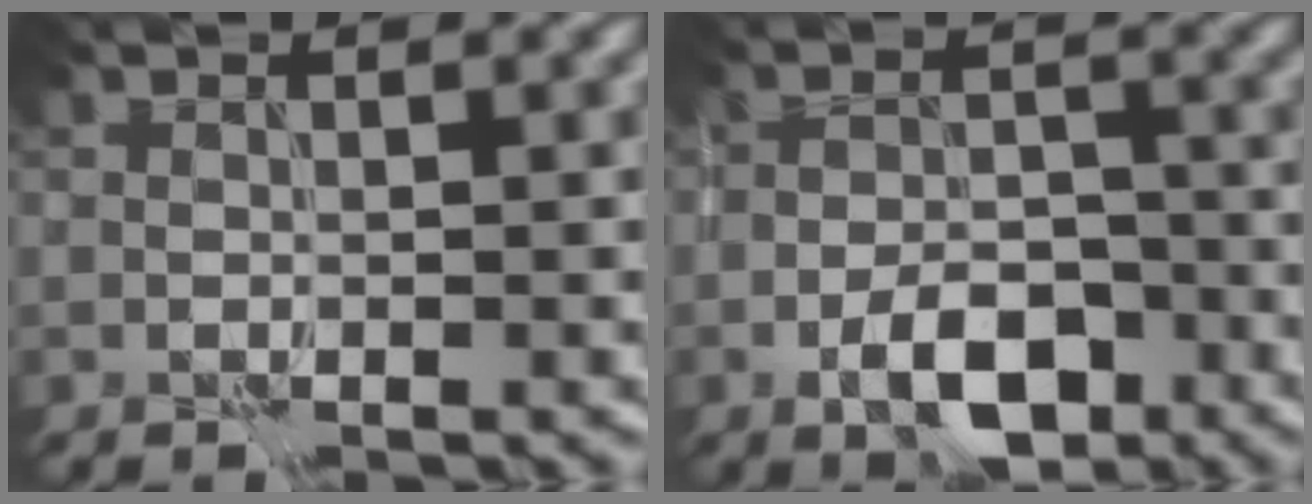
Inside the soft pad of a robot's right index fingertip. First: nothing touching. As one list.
[{"total": 5.3, "force": [-2.9, 2.4, 3.6], "torque": [-0.057, 0.000, -0.053]}]